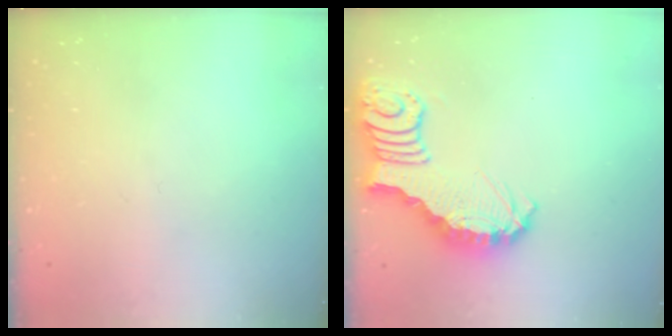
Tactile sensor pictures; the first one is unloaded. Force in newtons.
{"total": 4.0, "press": 4.0, "slide": 0.6}